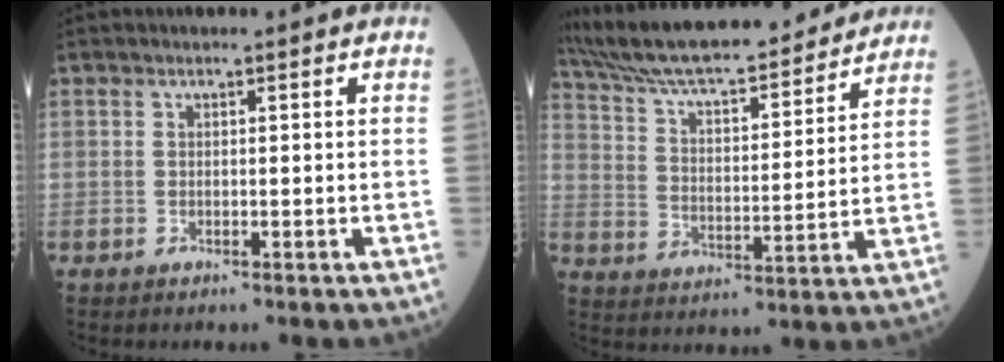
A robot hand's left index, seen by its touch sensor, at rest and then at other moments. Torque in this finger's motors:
{"motor_torque": [0.96, -1.18, 0.13, 0.09]}